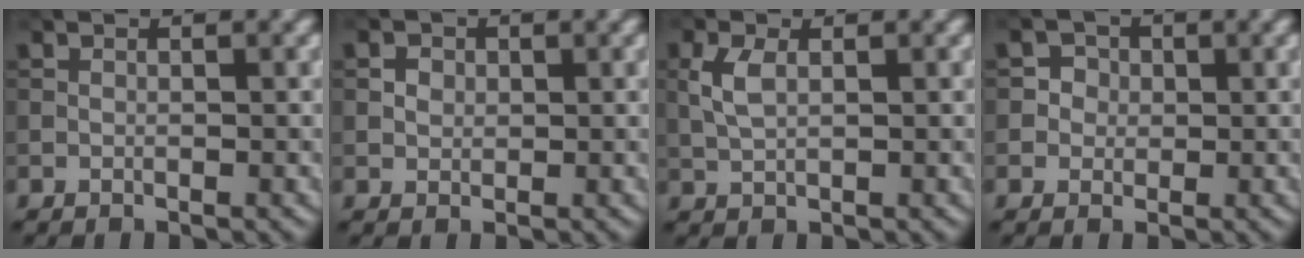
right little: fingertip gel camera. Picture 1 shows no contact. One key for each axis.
{"total": 0.8, "fx": -0.3, "fy": 0.7, "fz": 0.1, "tx": -0.001, "ty": 0.001, "tz": 0.005}
{"total": 1.8, "fx": 0.0, "fy": 0.9, "fz": 1.5, "tx": -0.043, "ty": 0.003, "tz": 0.011}
{"total": 1.7, "fx": 0.0, "fy": 1.7, "fz": 0.2, "tx": 0.003, "ty": 0.000, "tz": 0.007}